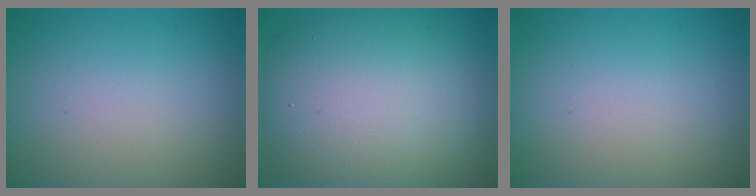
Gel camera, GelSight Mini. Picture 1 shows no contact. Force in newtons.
{"total": 11.9, "press": 11.8, "slide": 0.8}
{"total": 0.0}